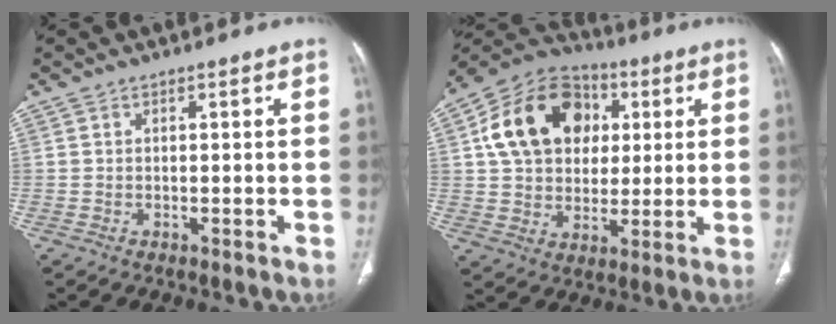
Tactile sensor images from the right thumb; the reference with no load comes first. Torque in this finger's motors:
{"motor_torque": [0.25, 3.10, 0.86, -0.33, 0.15]}